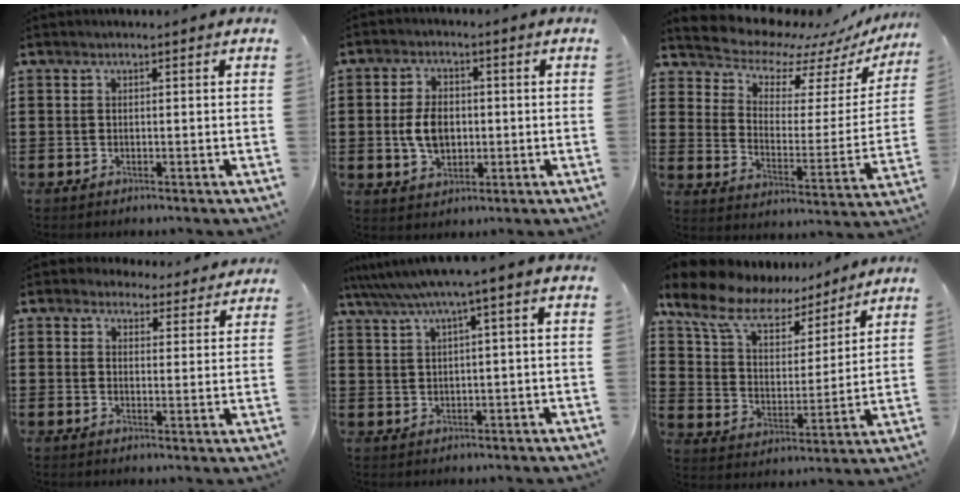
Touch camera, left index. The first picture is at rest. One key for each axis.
{"total": 6.0, "fx": -0.4, "fy": 3.8, "fz": 4.6, "tx": -0.102, "ty": -0.001, "tz": -0.015}
{"total": 7.6, "fx": 7.2, "fy": 2.2, "fz": 0.7, "tx": -0.045, "ty": -0.071, "tz": 0.123}
{"total": 3.6, "fx": 3.3, "fy": 1.3, "fz": 0.5, "tx": -0.015, "ty": -0.010, "tz": 0.061}
{"total": 4.1, "fx": 1.3, "fy": -0.4, "fz": 3.9, "tx": -0.077, "ty": -0.014, "tz": 0.018}
{"total": 10.0, "fx": 8.2, "fy": 3.8, "fz": 4.3, "tx": -0.123, "ty": -0.039, "tz": 0.144}